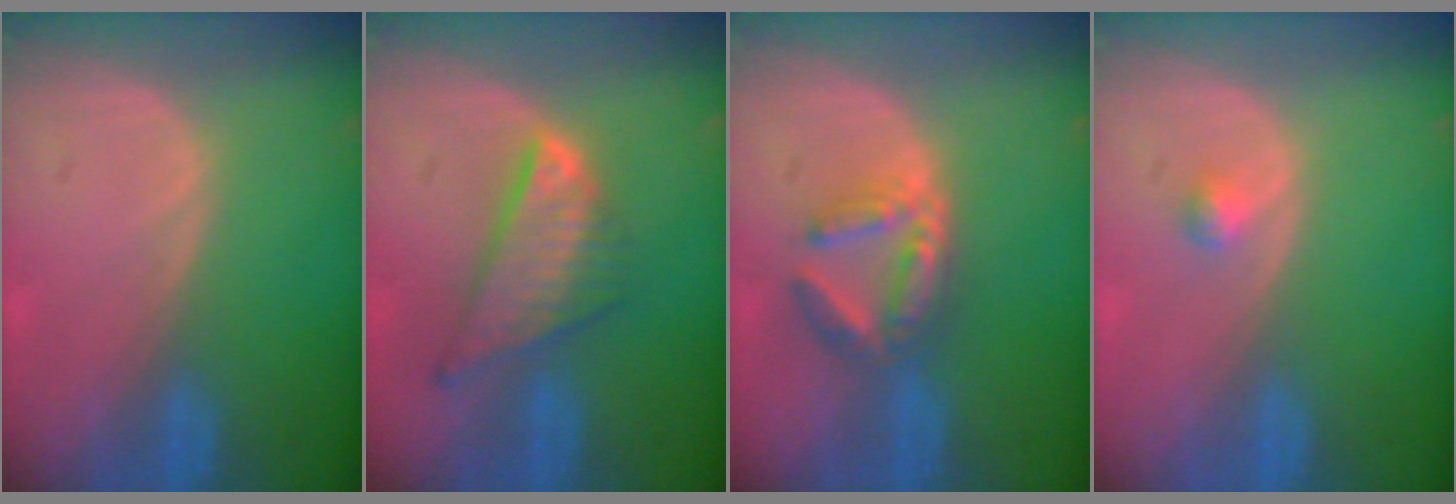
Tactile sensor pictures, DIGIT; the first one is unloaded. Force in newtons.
{"total": 8.3, "press": 7.1, "slide": 4.3}
{"total": 5.8, "press": 5.5, "slide": 1.8}
{"total": 1.1, "press": 1.1, "slide": 0.1}